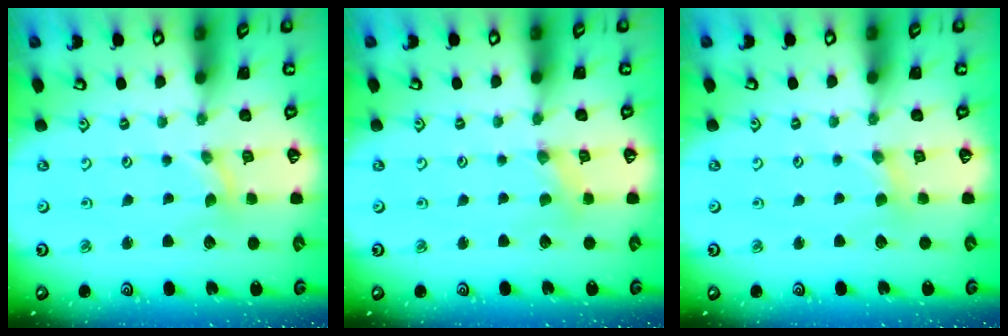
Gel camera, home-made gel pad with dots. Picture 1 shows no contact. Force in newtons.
{"total": 1.0, "press": 1.0, "slide": 0.2}
{"total": 0.9, "press": 0.9, "slide": 0.2}